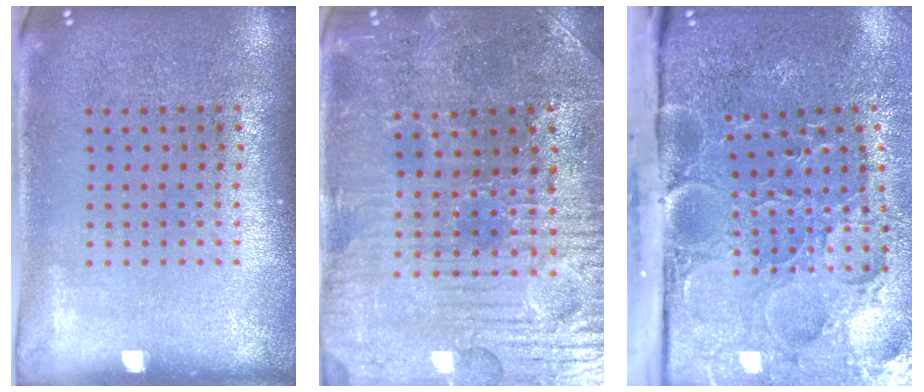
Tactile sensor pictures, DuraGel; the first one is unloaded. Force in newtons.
{"total": 3.7, "press": 3.7, "slide": 0.5}
{"total": 5.1, "press": 4.0, "slide": 3.1}